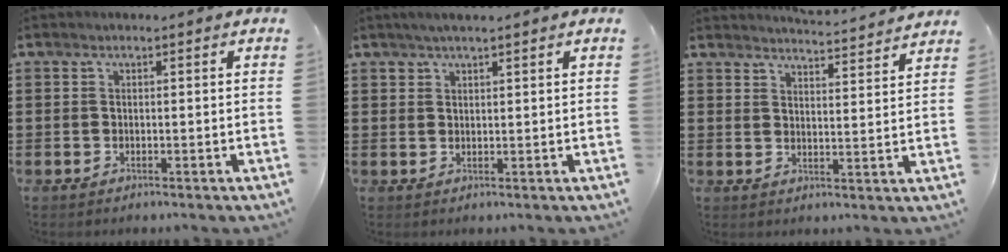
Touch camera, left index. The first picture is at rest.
{"total": 1.8, "force": [1.5, 0.3, 0.9], "torque": [-0.019, 0.003, 0.027]}
{"total": 4.0, "force": [3.9, -0.5, 0.2], "torque": [-0.011, -0.030, 0.067]}